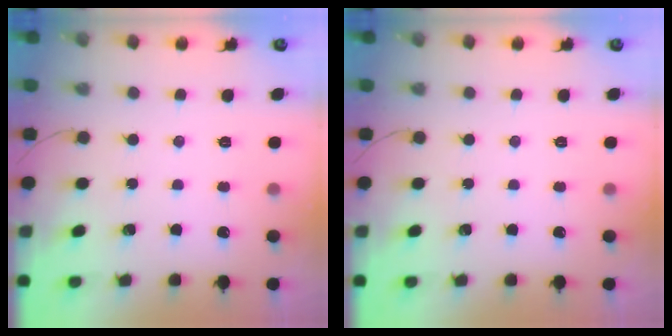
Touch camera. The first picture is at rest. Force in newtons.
{"total": 0.0}